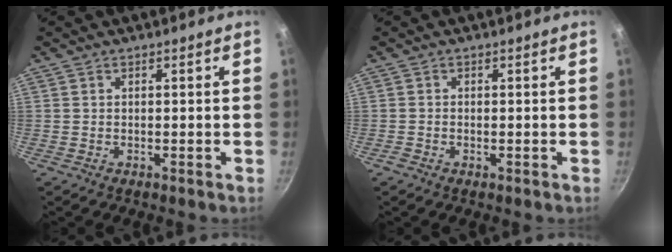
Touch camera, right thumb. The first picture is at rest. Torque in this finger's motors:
{"motor_torque": [0.11, 0.05, -0.22, -0.26, 0.01]}